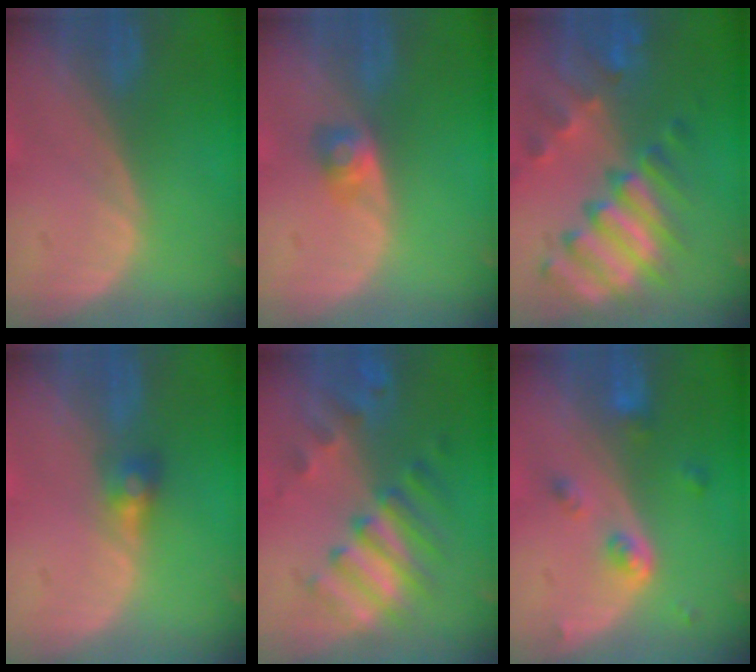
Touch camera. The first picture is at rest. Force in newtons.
{"total": 2.6, "press": 2.4, "slide": 0.9}
{"total": 11.5, "press": 9.9, "slide": 5.8}
{"total": 2.7, "press": 2.5, "slide": 0.9}
{"total": 8.5, "press": 7.9, "slide": 3.0}
{"total": 4.3, "press": 3.9, "slide": 1.7}